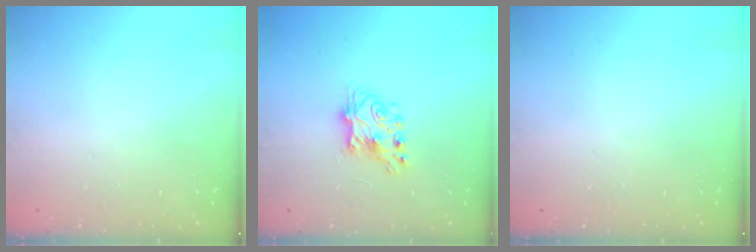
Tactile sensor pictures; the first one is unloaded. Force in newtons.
{"total": 7.6, "press": 7.6, "slide": 0.7}
{"total": 0.0}